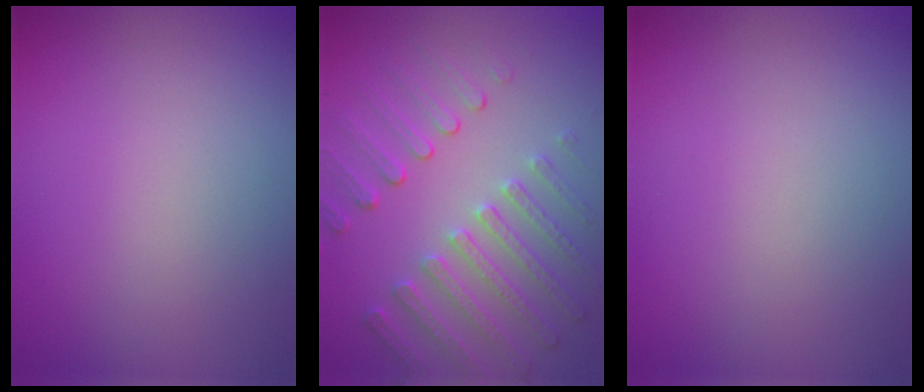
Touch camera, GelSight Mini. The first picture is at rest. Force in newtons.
{"total": 5.1, "press": 3.9, "slide": 3.4}
{"total": 0.0}